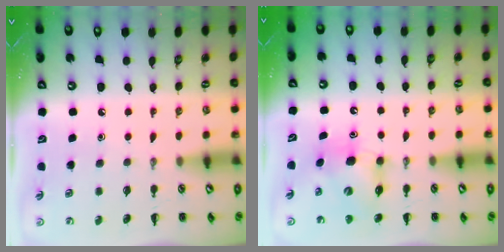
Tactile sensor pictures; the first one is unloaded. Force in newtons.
{"total": 7.0, "press": 6.9, "slide": 0.9}